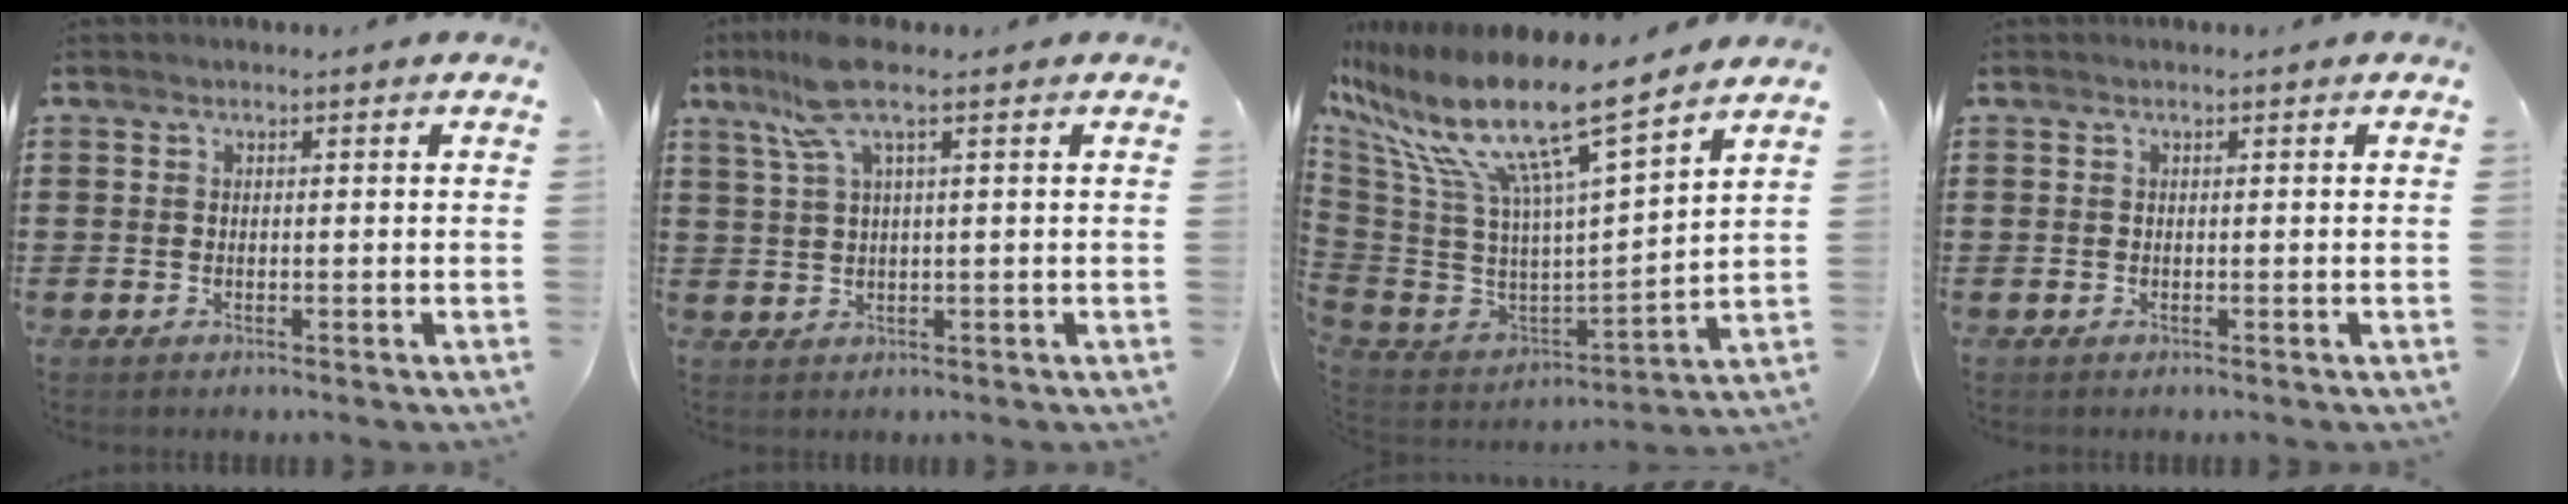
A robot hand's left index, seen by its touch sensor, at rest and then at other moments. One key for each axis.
{"total": 6.6, "fx": 3.4, "fy": 0.8, "fz": 5.6, "tx": -0.131, "ty": 0.001, "tz": 0.056}
{"total": 15.5, "fx": 9.9, "fy": 3.0, "fz": 11.5, "tx": -0.261, "ty": -0.067, "tz": 0.159}
{"total": 0.0}